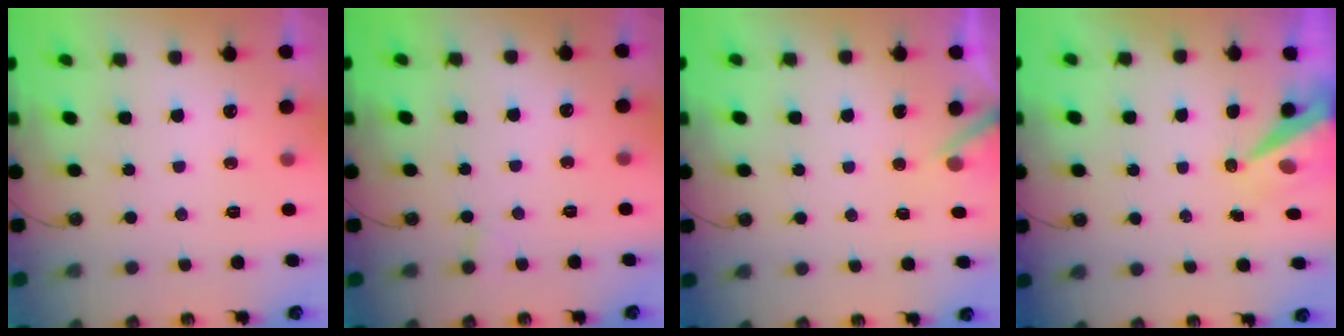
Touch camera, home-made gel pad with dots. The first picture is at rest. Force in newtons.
{"total": 3.5, "press": 3.5, "slide": 0.3}
{"total": 3.6, "press": 3.6, "slide": 0.1}
{"total": 8.7, "press": 8.6, "slide": 1.0}